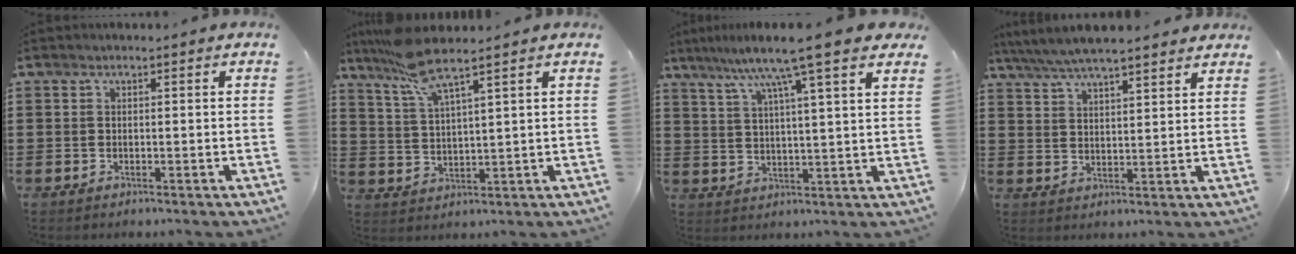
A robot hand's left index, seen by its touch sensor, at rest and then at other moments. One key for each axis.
{"total": 7.7, "fx": 6.1, "fy": 0.5, "fz": 4.7, "tx": -0.118, "ty": -0.019, "tz": 0.108}
{"total": 9.1, "fx": 6.8, "fy": -0.2, "fz": 6.0, "tx": -0.123, "ty": -0.033, "tz": 0.108}
{"total": 5.3, "fx": 4.9, "fy": 0.6, "fz": 1.9, "tx": -0.055, "ty": -0.016, "tz": 0.085}